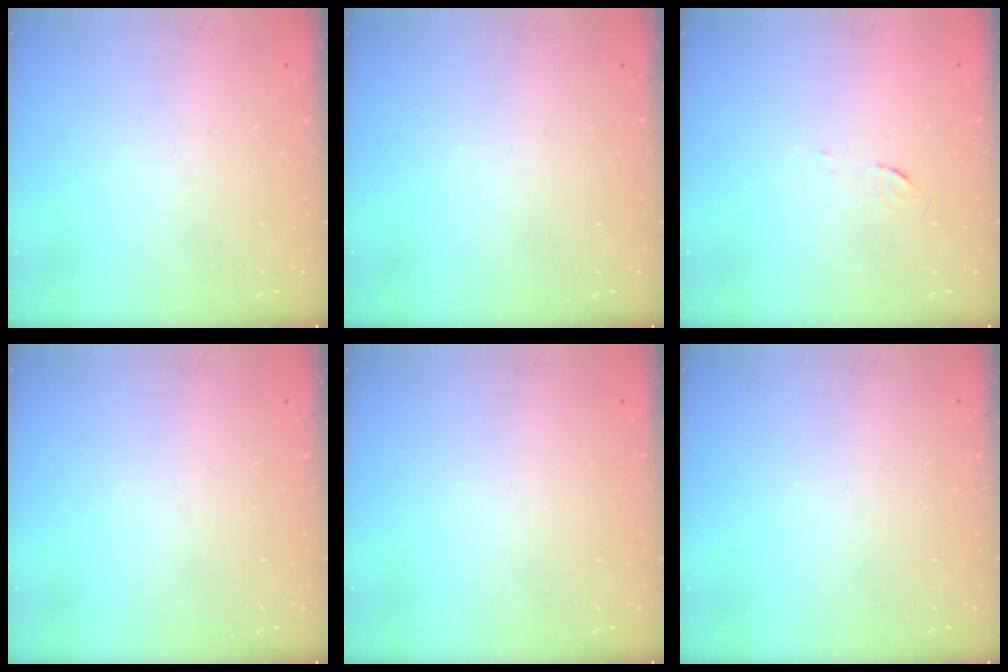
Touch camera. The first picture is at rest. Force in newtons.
{"total": 0.0}
{"total": 3.6, "press": 3.6, "slide": 0.3}
{"total": 0.0}
{"total": 0.0}
{"total": 0.0}